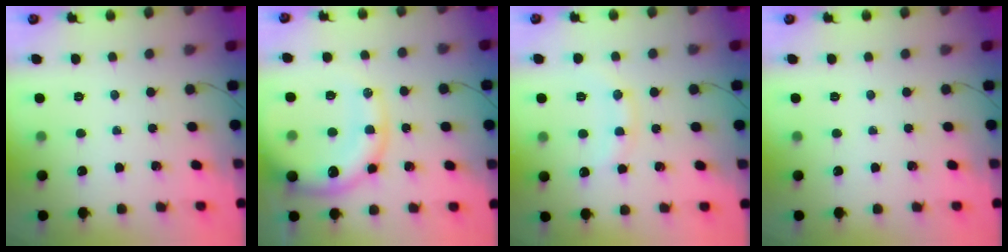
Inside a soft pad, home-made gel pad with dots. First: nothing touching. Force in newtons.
{"total": 17.4, "press": 17.0, "slide": 3.9}
{"total": 8.1, "press": 8.0, "slide": 1.0}
{"total": 0.0}